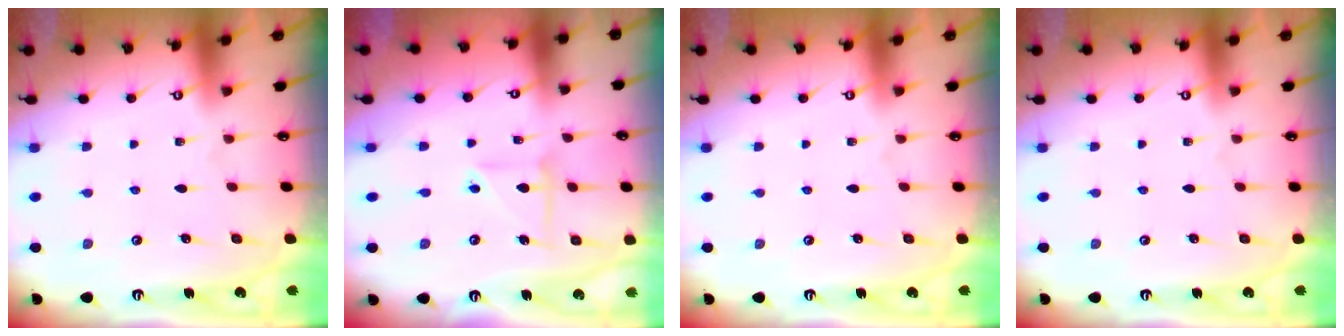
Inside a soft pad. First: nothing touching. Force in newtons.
{"total": 7.2, "press": 7.1, "slide": 1.2}
{"total": 0.0}
{"total": 0.0}